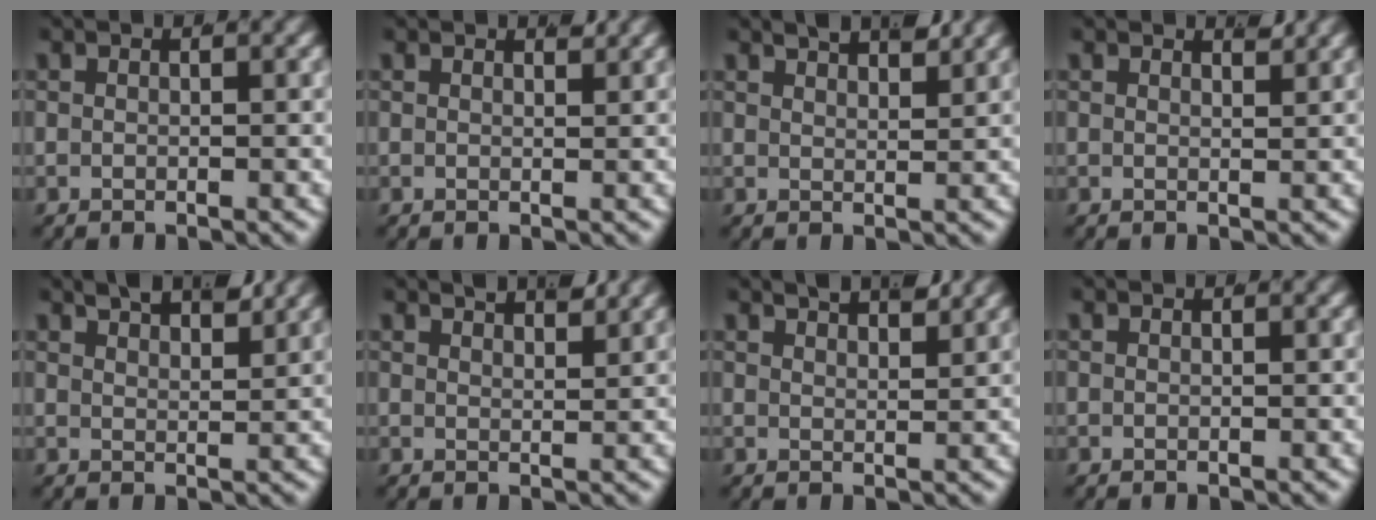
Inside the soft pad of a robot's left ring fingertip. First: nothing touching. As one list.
[{"total": 0.7, "force": [0.6, -0.3, 0.2], "torque": [0.005, -0.005, 0.011]}, {"total": 3.4, "force": [3.0, 0.3, 1.6], "torque": [-0.014, -0.002, 0.052]}, {"total": 1.1, "force": [1.0, -0.4, 0.3], "torque": [0.004, -0.006, 0.018]}, {"total": 4.1, "force": [3.5, 0.7, 2.0], "torque": [-0.021, 0.000, 0.060]}, {"total": 2.8, "force": [2.5, -0.1, 1.2], "torque": [-0.011, -0.004, 0.045]}, {"total": 3.1, "force": [2.8, 0.1, 1.4], "torque": [-0.012, -0.002, 0.050]}, {"total": 0.0}]